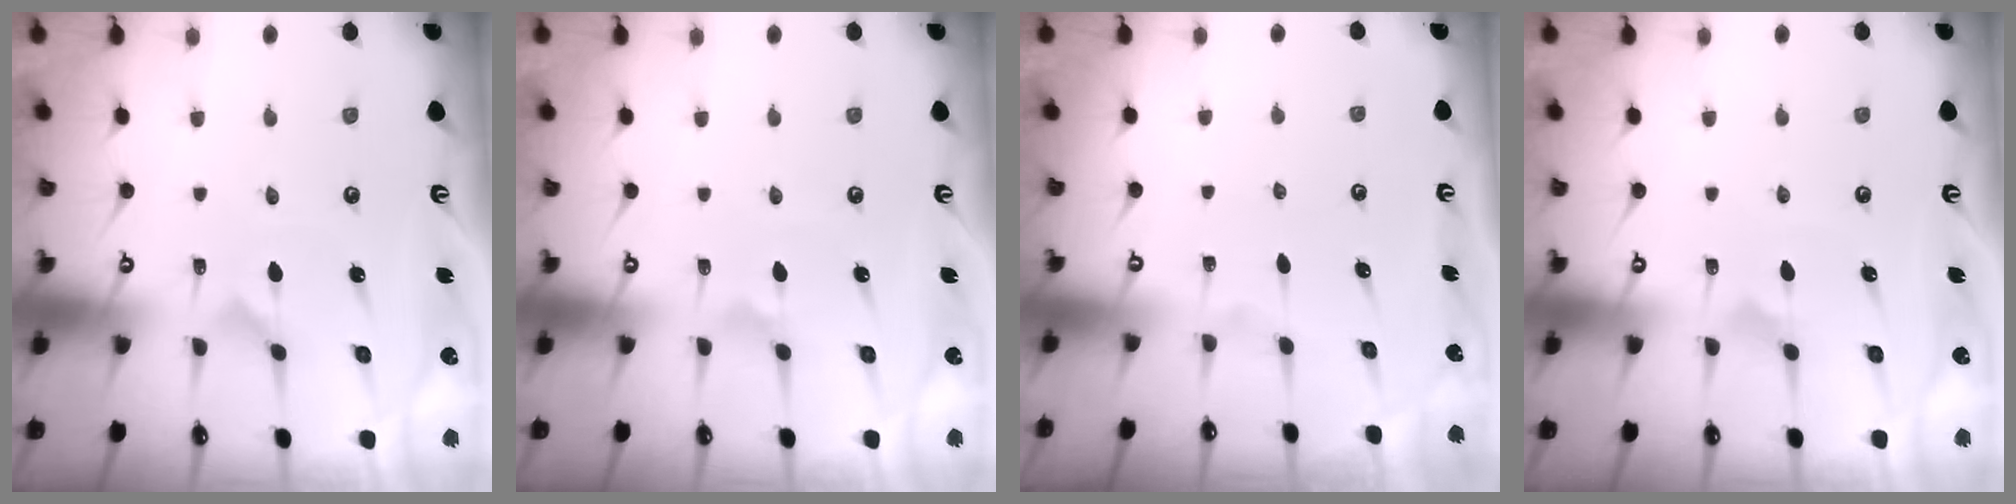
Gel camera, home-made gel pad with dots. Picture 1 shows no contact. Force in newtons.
{"total": 2.4, "press": 2.4, "slide": 0.5}
{"total": 0.0}
{"total": 3.0, "press": 3.0, "slide": 0.2}